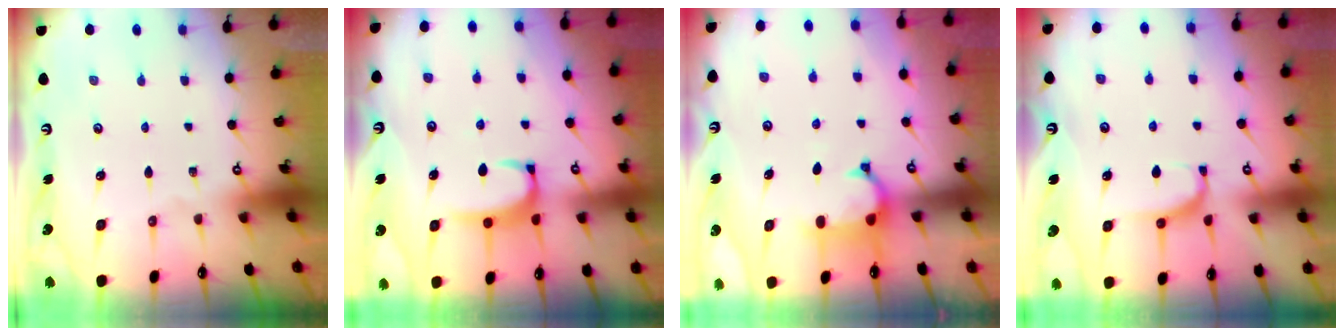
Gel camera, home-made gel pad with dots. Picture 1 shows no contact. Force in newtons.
{"total": 2.1, "press": 2.1, "slide": 0.6}
{"total": 0.7, "press": 0.1, "slide": 0.7}
{"total": 1.8, "press": 1.7, "slide": 0.6}